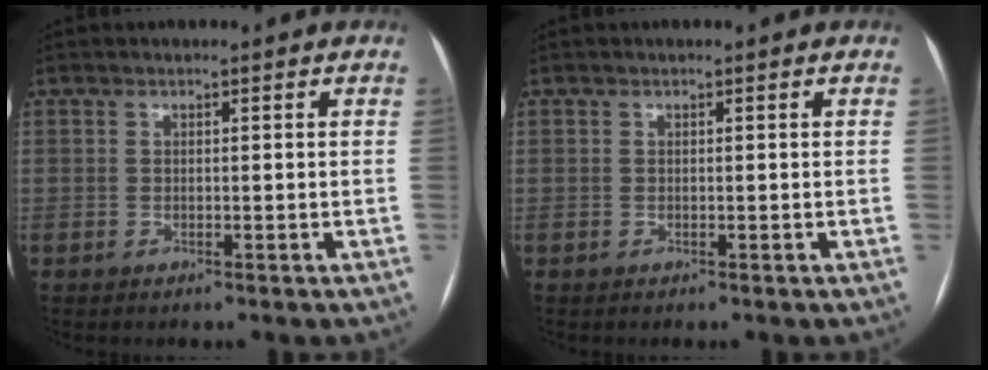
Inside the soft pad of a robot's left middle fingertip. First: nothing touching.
{"total": 0.0}